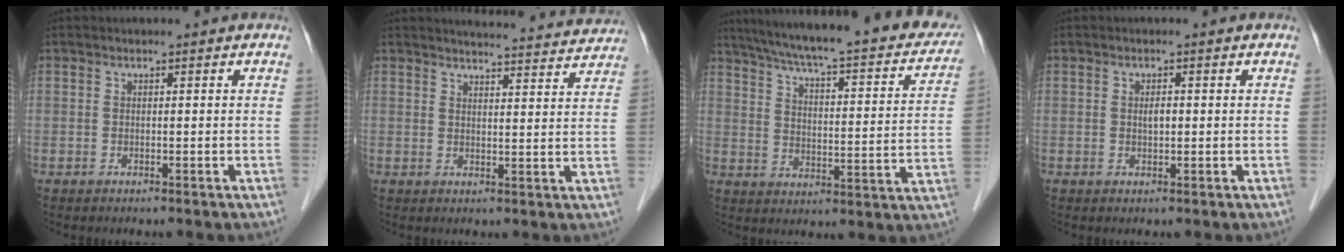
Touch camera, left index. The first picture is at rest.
{"total": 14.7, "force": [14.4, 1.2, 3.1], "torque": [-0.026, -0.023, 0.158]}
{"total": 28.2, "force": [23.5, 5.0, 14.8], "torque": [-0.229, -0.015, 0.298]}
{"total": 1.3, "force": [0.1, 0.5, 1.2], "torque": [-0.021, 0.001, 0.003]}